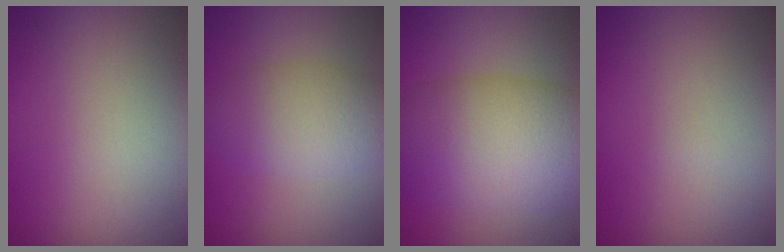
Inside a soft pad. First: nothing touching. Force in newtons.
{"total": 5.5, "press": 5.5, "slide": 0.2}
{"total": 11.3, "press": 11.3, "slide": 0.3}
{"total": 0.0}